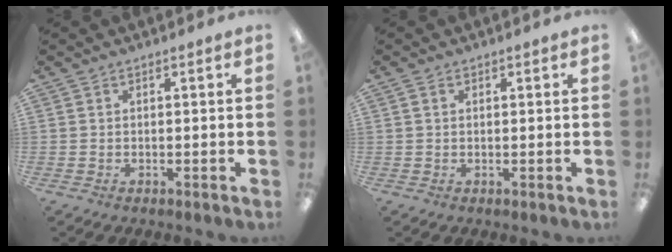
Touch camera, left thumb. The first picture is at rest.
{"total": 1.0, "force": [0.4, 0.6, 0.7], "torque": [-0.008, 0.001, 0.004]}